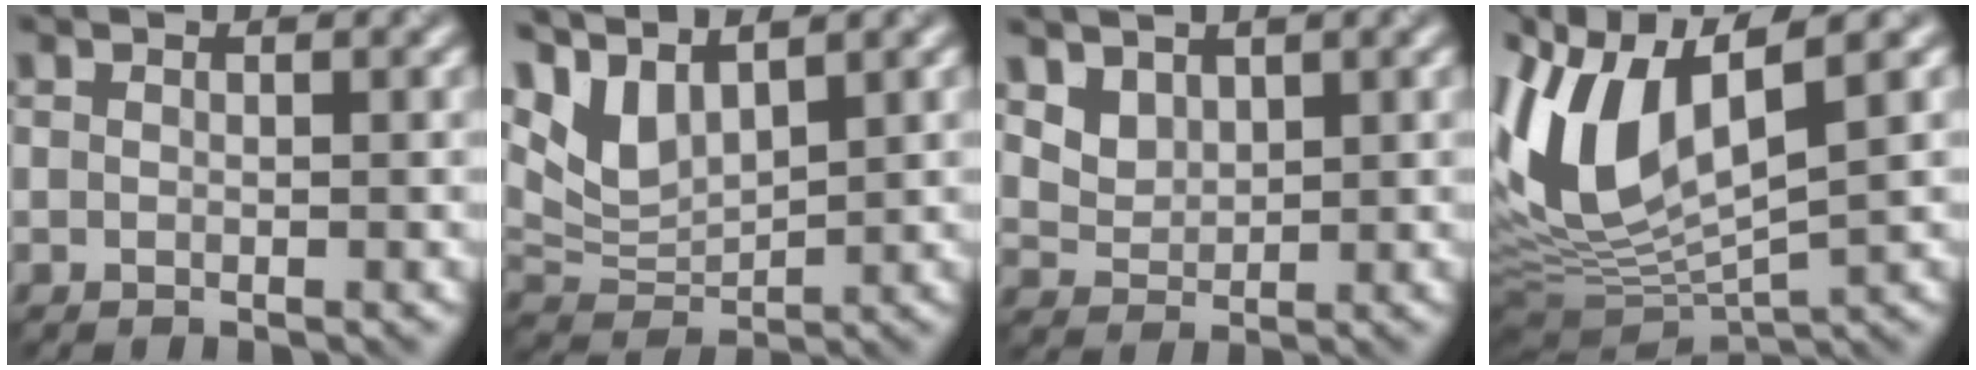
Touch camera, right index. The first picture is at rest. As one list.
[{"total": 4.4, "force": [3.6, 1.6, 2.1], "torque": [-0.057, 0.000, 0.075]}, {"total": 2.6, "force": [2.2, 1.4, 0.3], "torque": [-0.019, -0.005, 0.061]}, {"total": 9.5, "force": [3.0, 4.0, 8.1], "torque": [-0.180, 0.008, 0.057]}]